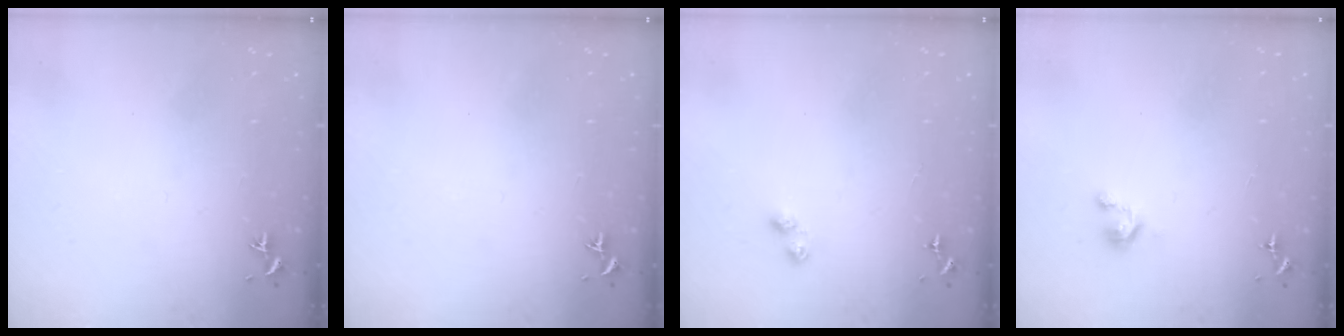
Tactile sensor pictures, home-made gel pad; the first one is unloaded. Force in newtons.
{"total": 0.0}
{"total": 3.1, "press": 3.1, "slide": 0.3}
{"total": 2.8, "press": 2.8, "slide": 0.3}